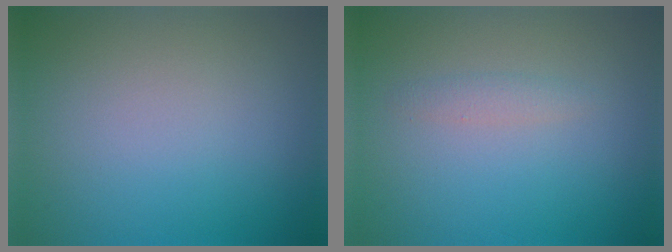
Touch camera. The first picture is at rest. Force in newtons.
{"total": 1.0, "press": 1.0, "slide": 0.0}